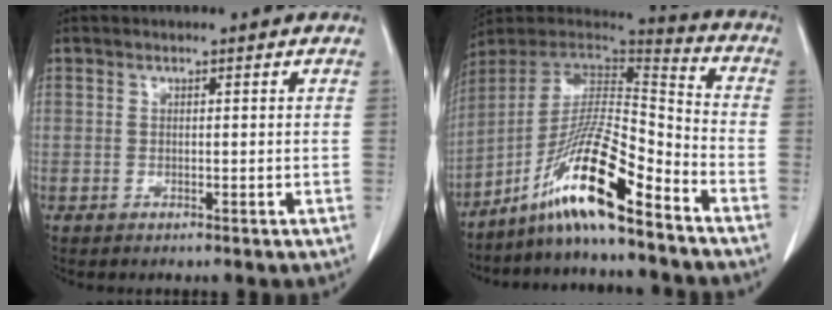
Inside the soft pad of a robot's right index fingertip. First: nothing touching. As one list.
[{"total": 15.8, "force": [-10.5, 0.6, 11.8], "torque": [-0.221, -0.001, -0.189]}]